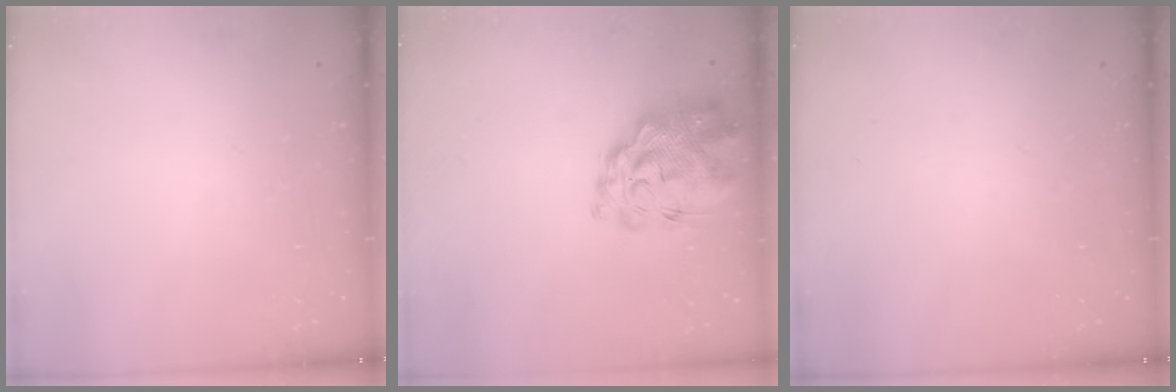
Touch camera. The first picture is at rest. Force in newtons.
{"total": 7.5, "press": 7.0, "slide": 2.8}
{"total": 0.0}